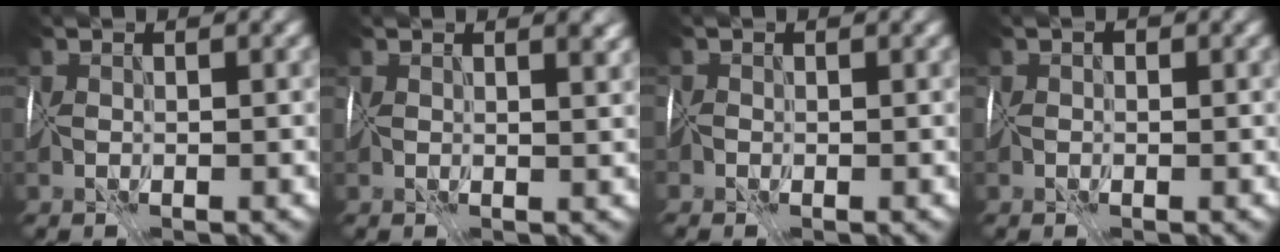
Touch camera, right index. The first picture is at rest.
{"total": 2.9, "force": [1.6, 1.4, 2.1], "torque": [-0.030, 0.000, 0.035]}
{"total": 0.7, "force": [-0.7, 0.2, -0.1], "torque": [0.009, 0.003, -0.010]}
{"total": 0.0}